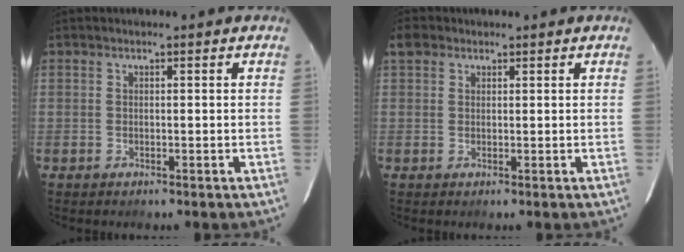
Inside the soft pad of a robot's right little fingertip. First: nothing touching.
{"total": 2.4, "force": [1.5, 1.8, 0.7], "torque": [-0.016, 0.019, 0.028]}